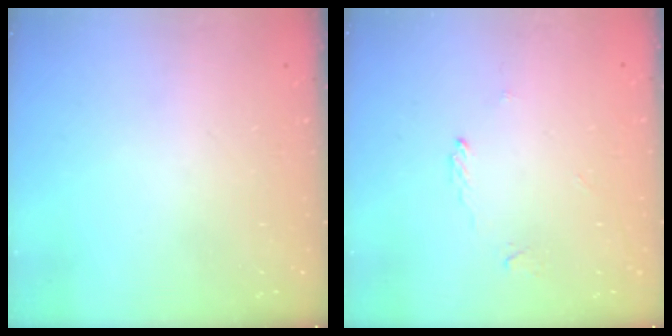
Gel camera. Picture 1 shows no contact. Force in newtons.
{"total": 1.9, "press": 1.9, "slide": 0.2}